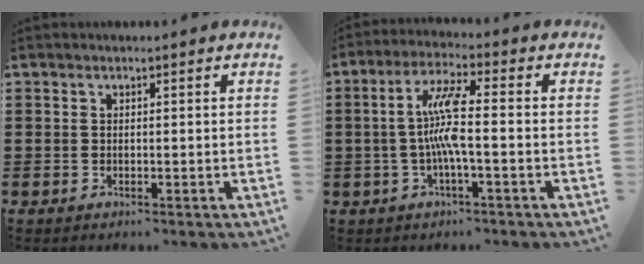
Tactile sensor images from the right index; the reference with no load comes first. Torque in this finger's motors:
{"motor_torque": [1.50, -0.46, 0.92, 0.20]}